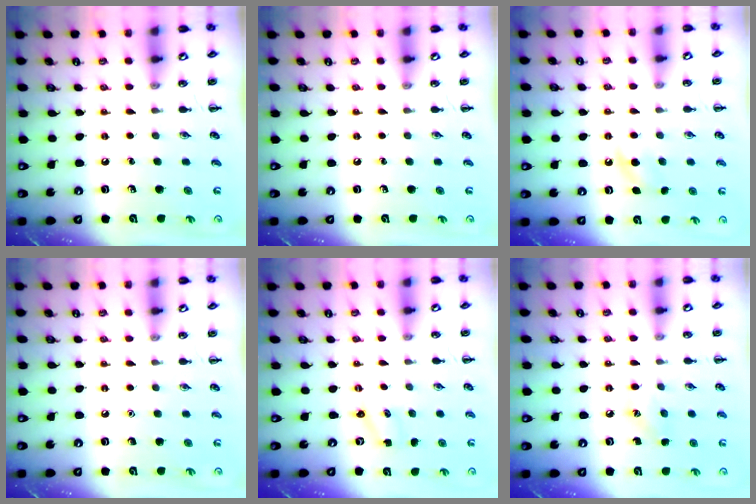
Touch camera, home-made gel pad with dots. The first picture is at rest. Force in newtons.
{"total": 0.0}
{"total": 6.1, "press": 5.8, "slide": 1.8}
{"total": 1.6, "press": 1.5, "slide": 0.1}
{"total": 0.9, "press": 0.8, "slide": 0.3}
{"total": 7.9, "press": 7.7, "slide": 1.6}